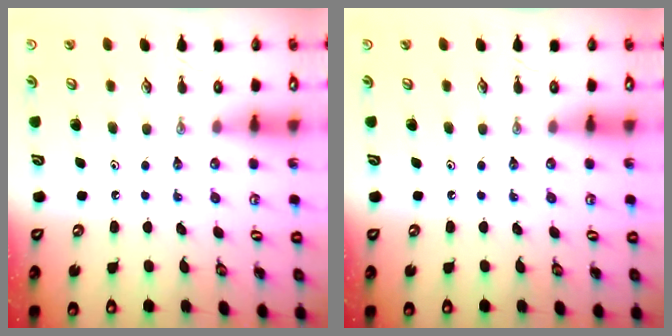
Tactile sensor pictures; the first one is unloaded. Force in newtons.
{"total": 0.0}